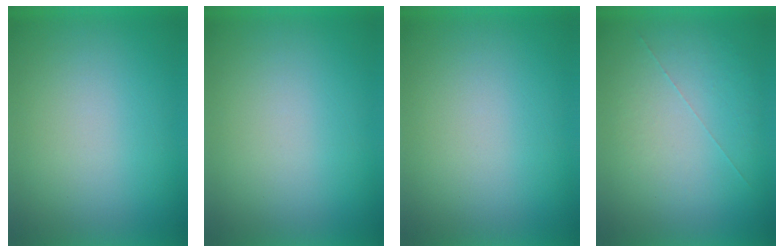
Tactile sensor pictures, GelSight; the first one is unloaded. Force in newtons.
{"total": 0.0}
{"total": 0.0}
{"total": 1.0}